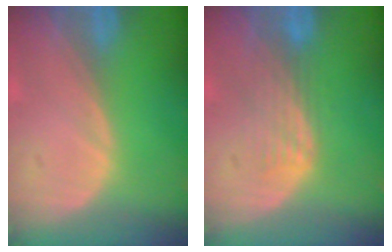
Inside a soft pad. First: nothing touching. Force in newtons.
{"total": 4.3, "press": 3.6, "slide": 2.4}